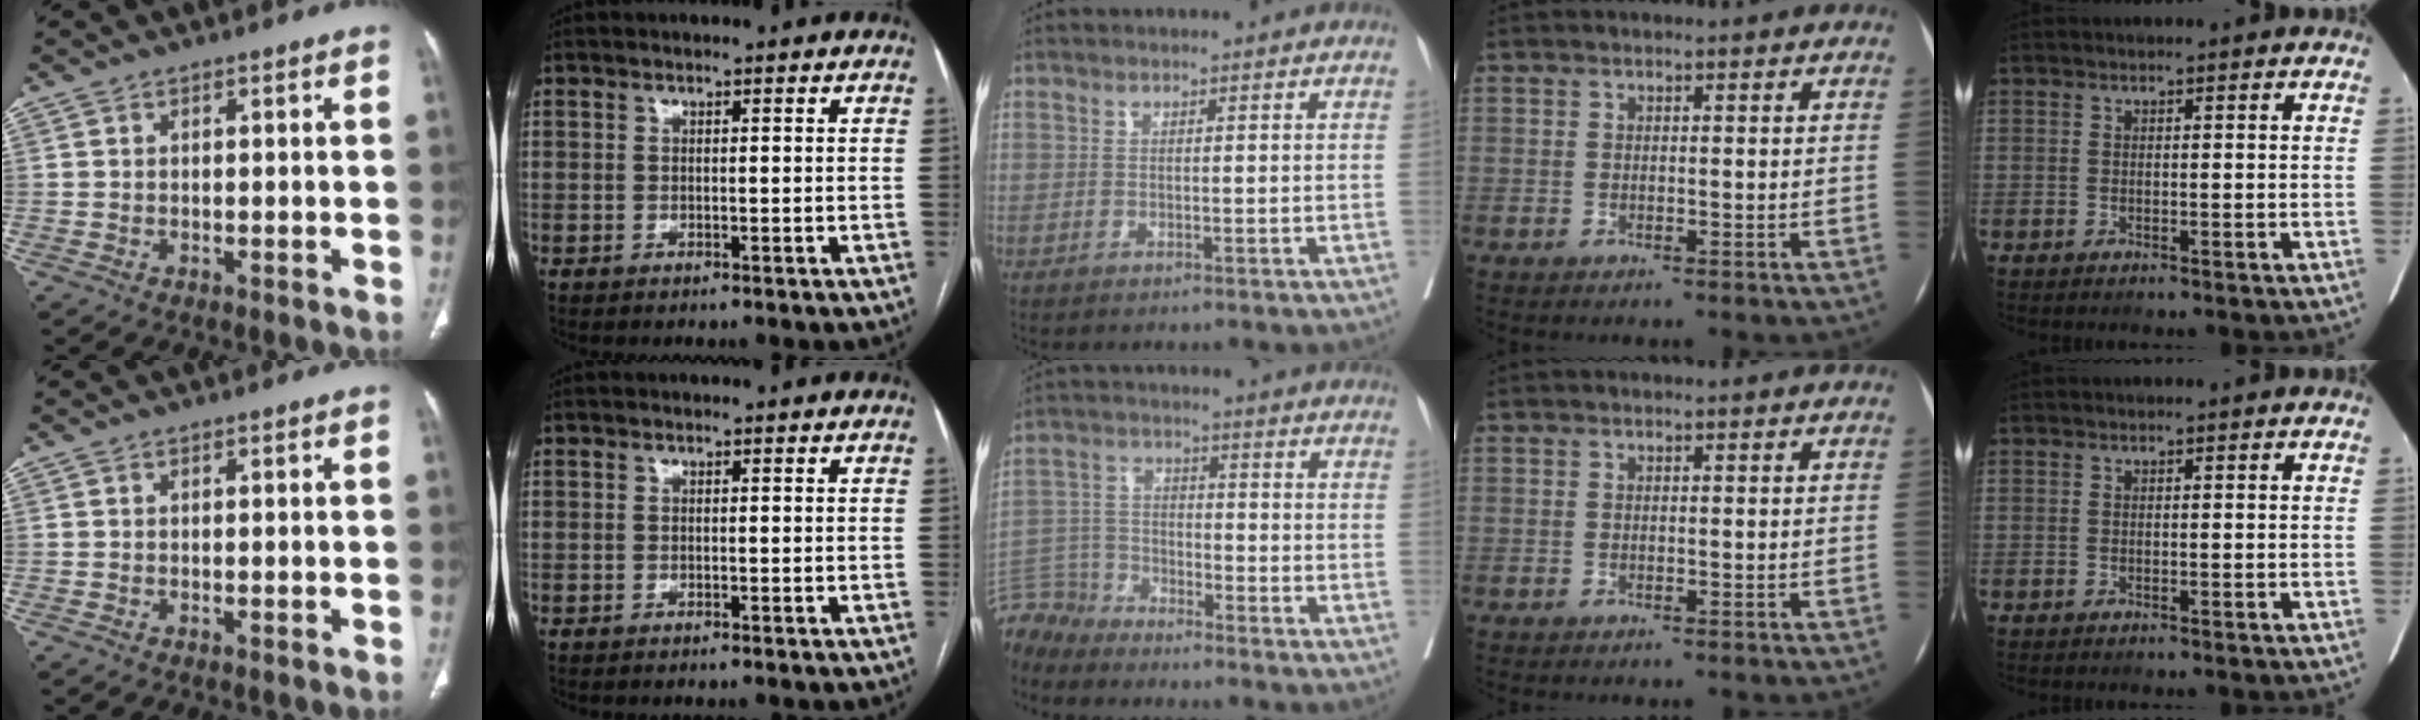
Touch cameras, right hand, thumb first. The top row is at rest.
{"middle": {"total": 6.2, "force": [-6.0, 1.0, -1.1], "torque": [0.019, 0.008, -0.122]}}